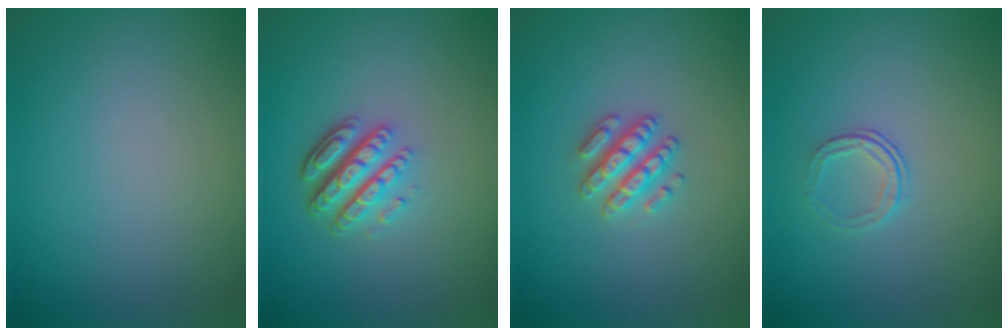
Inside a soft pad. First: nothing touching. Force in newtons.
{"total": 4.9, "press": 3.4, "slide": 3.4}
{"total": 2.8, "press": 2.6, "slide": 0.9}
{"total": 1.3, "press": 0.9, "slide": 0.9}